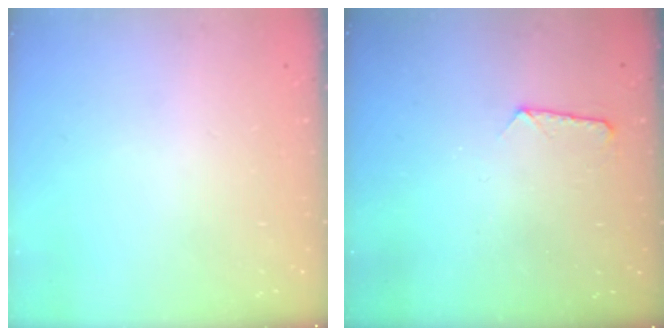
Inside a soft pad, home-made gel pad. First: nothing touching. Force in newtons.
{"total": 8.1, "press": 8.1, "slide": 0.6}